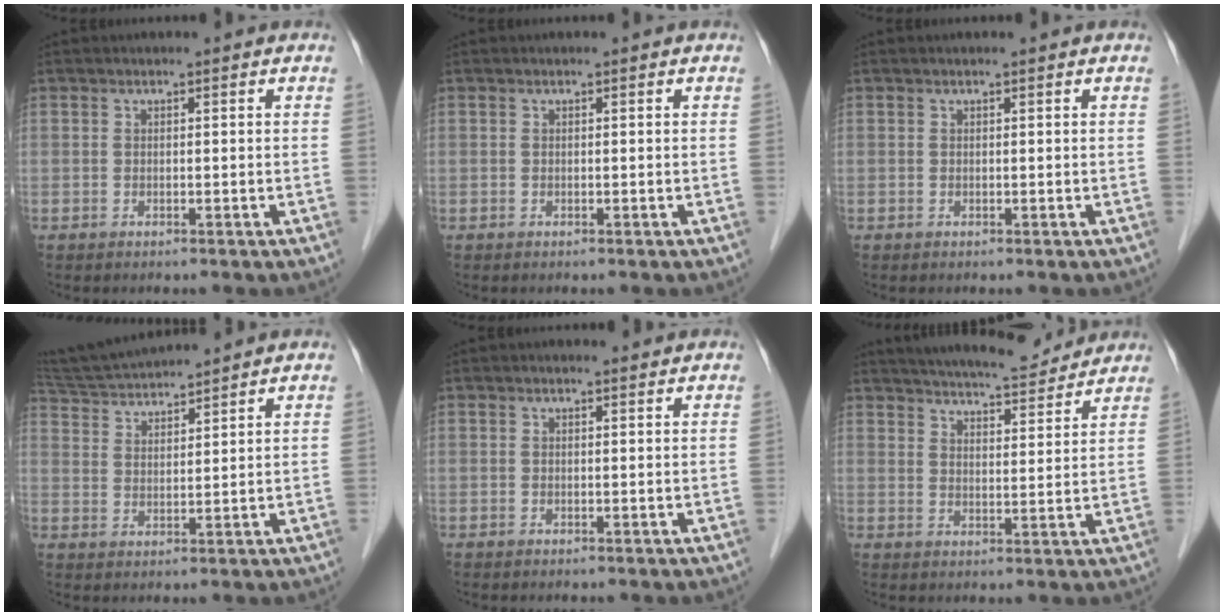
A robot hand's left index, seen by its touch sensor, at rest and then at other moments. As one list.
[{"total": 0.0}, {"total": 0.0}, {"total": 9.4, "force": [9.0, -0.3, 2.8], "torque": [-0.061, 0.025, 0.164]}, {"total": 0.9, "force": [0.9, 0.1, 0.3], "torque": [-0.012, 0.003, 0.013]}, {"total": 12.2, "force": [11.4, 1.9, 4.0], "torque": [-0.060, 0.004, 0.158]}]